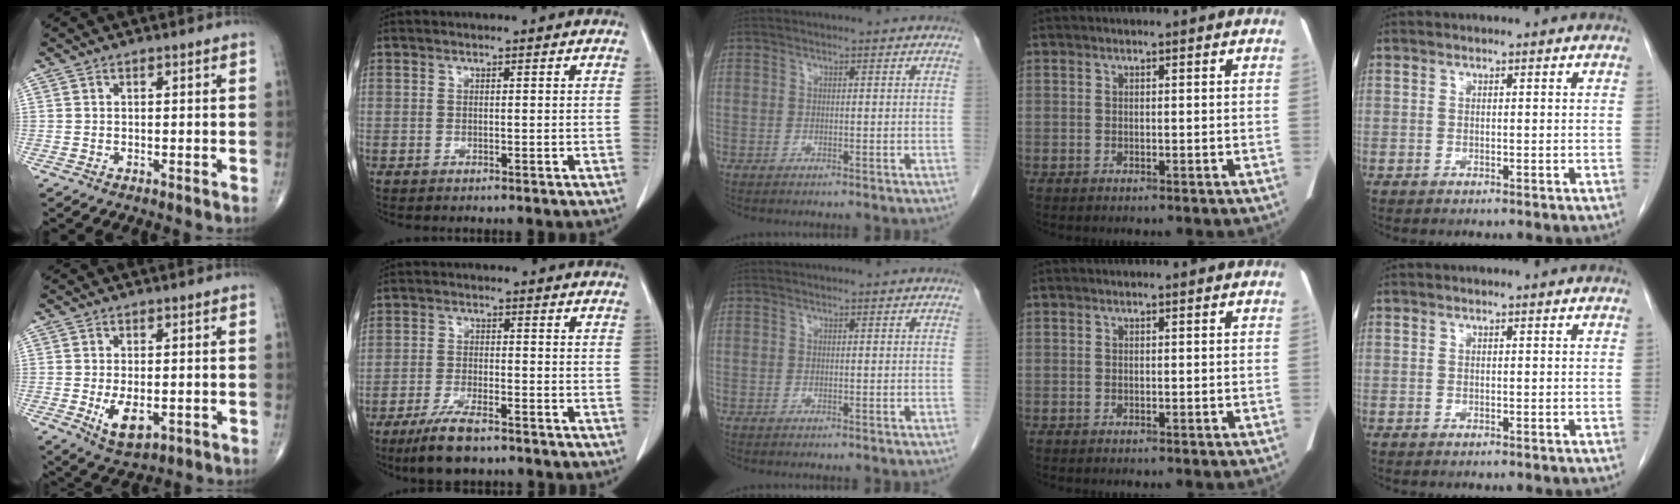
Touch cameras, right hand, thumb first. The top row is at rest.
{"thumb": {"total": 6.4, "force": [-1.4, 3.2, 5.3], "torque": [-0.085, -0.013, -0.015]}, "index": {"total": 7.4, "force": [-5.5, 1.6, 4.7], "torque": [-0.091, -0.015, -0.094]}}